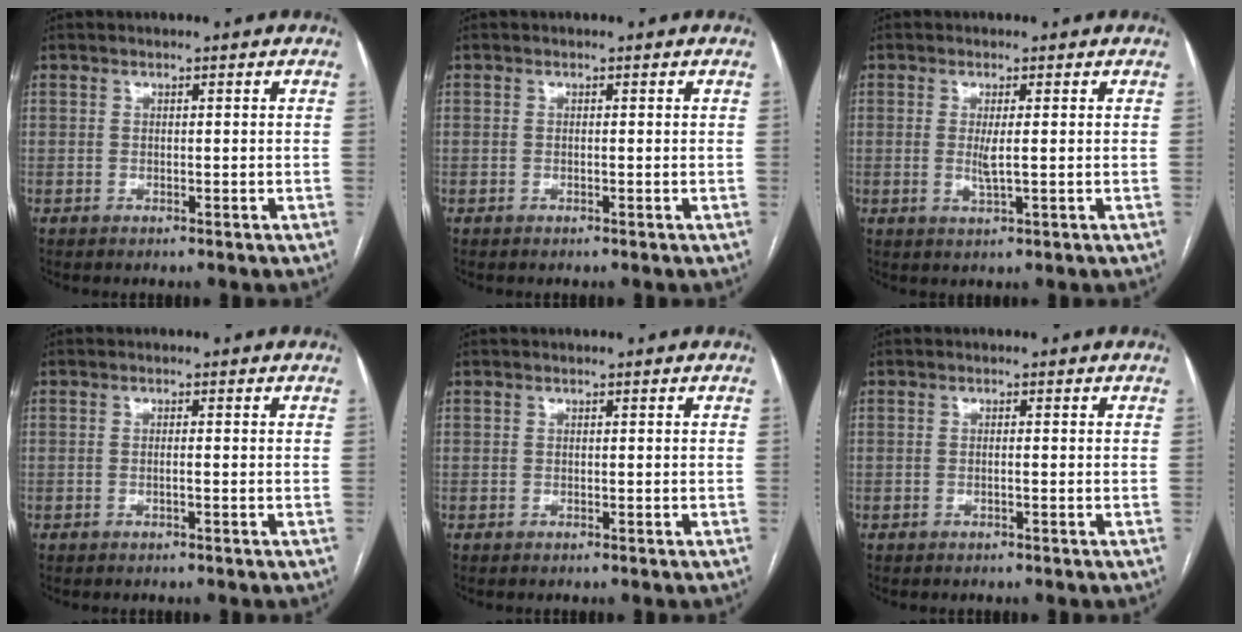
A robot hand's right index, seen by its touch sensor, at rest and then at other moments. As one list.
[{"total": 0.0}, {"total": 2.7, "force": [0.1, 0.1, 2.7], "torque": [-0.061, -0.005, 0.006]}, {"total": 0.8, "force": [-0.2, -0.1, 0.8], "torque": [-0.017, 0.002, 0.000]}, {"total": 0.0}, {"total": 0.6, "force": [-0.1, 0.0, 0.6], "torque": [-0.012, 0.002, 0.001]}]